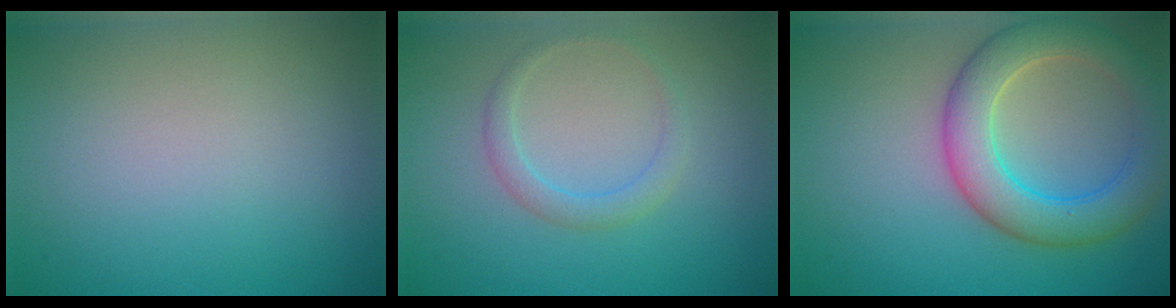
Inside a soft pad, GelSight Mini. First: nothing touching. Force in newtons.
{"total": 1.8, "press": 1.8, "slide": 0.0}
{"total": 6.4, "press": 6.4, "slide": 0.2}